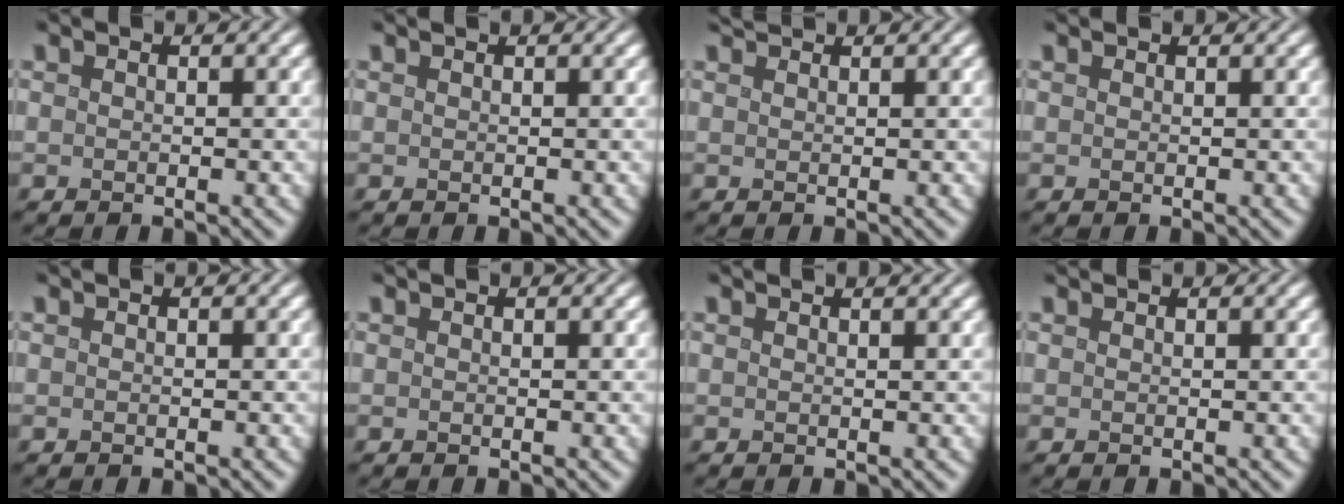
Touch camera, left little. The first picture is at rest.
{"total": 0.6, "force": [0.5, 0.2, 0.4], "torque": [-0.002, 0.001, 0.003]}
{"total": 1.3, "force": [1.2, 0.1, 0.3], "torque": [-0.006, 0.002, 0.018]}
{"total": 0.9, "force": [0.9, 0.1, 0.2], "torque": [-0.007, -0.004, 0.007]}
{"total": 0.0}
{"total": 0.0}
{"total": 1.3, "force": [1.1, 0.3, 0.6], "torque": [-0.005, 0.000, 0.008]}
{"total": 1.0, "force": [0.9, 0.1, 0.3], "torque": [-0.009, -0.003, 0.007]}